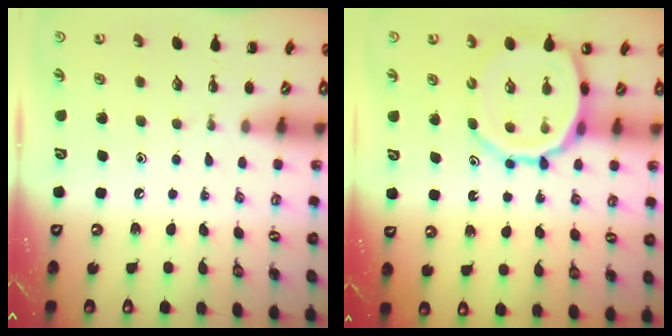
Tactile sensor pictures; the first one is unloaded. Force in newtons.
{"total": 14.1, "press": 13.5, "slide": 4.1}